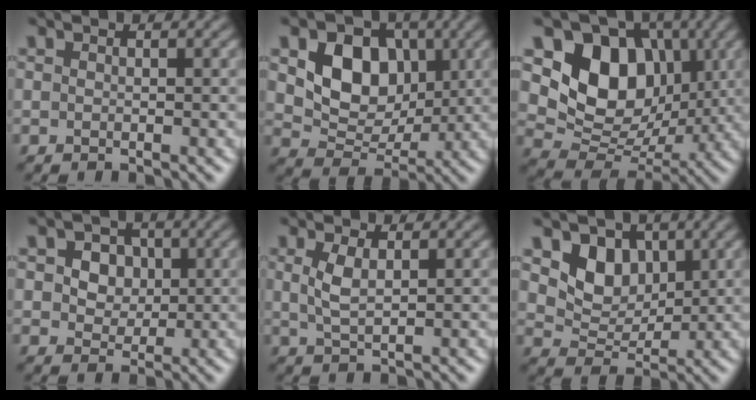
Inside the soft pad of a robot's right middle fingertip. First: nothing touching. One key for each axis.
{"total": 6.3, "fx": 1.4, "fy": 5.0, "fz": 3.7, "tx": -0.067, "ty": -0.005, "tz": 0.023}
{"total": 9.1, "fx": 2.4, "fy": 7.2, "fz": 4.9, "tx": -0.086, "ty": -0.016, "tz": 0.039}
{"total": 4.2, "fx": 1.4, "fy": 3.3, "fz": 2.2, "tx": -0.049, "ty": 0.010, "tz": 0.011}
{"total": 1.9, "fx": 0.5, "fy": 0.7, "fz": 1.7, "tx": -0.045, "ty": -0.001, "tz": 0.014}
{"total": 4.1, "fx": 1.9, "fy": 3.1, "fz": 1.8, "tx": -0.045, "ty": -0.015, "tz": 0.033}